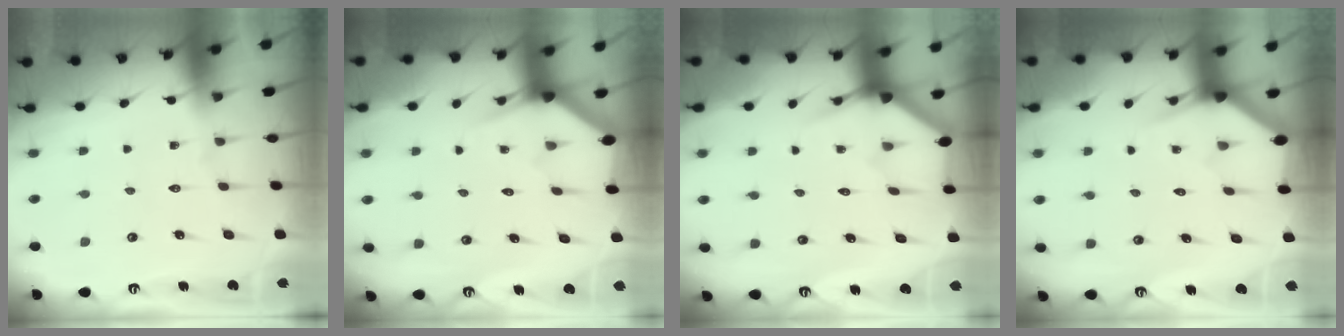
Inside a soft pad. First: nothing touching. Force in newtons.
{"total": 2.6, "press": 2.6, "slide": 0.1}
{"total": 3.6, "press": 3.6, "slide": 0.2}
{"total": 2.6, "press": 2.6, "slide": 0.1}